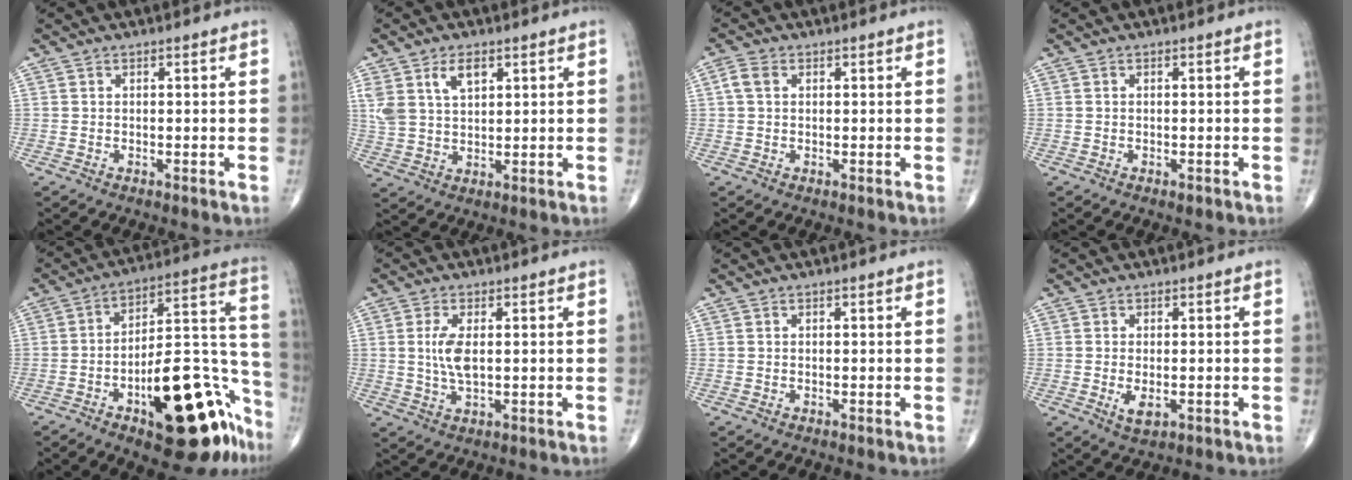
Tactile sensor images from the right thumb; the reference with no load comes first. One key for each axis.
{"total": 7.3, "fx": 3.5, "fy": 4.1, "fz": 5.0, "tx": -0.093, "ty": -0.008, "tz": 0.073}
{"total": 2.6, "fx": 0.6, "fy": 1.8, "fz": 1.7, "tx": -0.042, "ty": 0.010, "tz": 0.011}
{"total": 0.5, "fx": -0.3, "fy": 0.3, "fz": 0.4, "tx": -0.003, "ty": 0.000, "tz": -0.005}
{"total": 26.9, "fx": -13.0, "fy": 10.8, "fz": 20.9, "tx": -0.211, "ty": 0.095, "tz": -0.177}
{"total": 4.0, "fx": 0.5, "fy": 1.5, "fz": 3.6, "tx": -0.080, "ty": -0.004, "tz": 0.013}
{"total": 0.0}
{"total": 3.0, "fx": -0.7, "fy": 1.4, "fz": 2.5, "tx": -0.045, "ty": -0.007, "tz": -0.010}